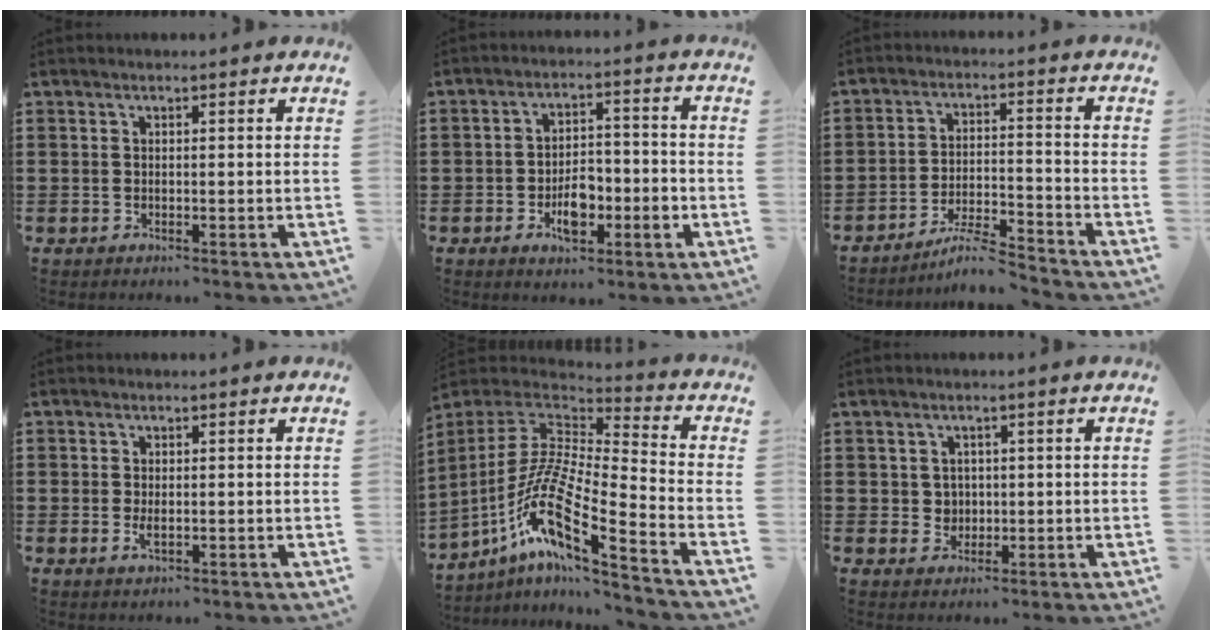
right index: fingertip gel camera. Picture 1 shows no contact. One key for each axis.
{"total": 6.2, "fx": -2.5, "fy": 2.9, "fz": 4.9, "tx": -0.080, "ty": 0.003, "tz": -0.044}
{"total": 6.1, "fx": -5.7, "fy": 0.1, "fz": 2.2, "tx": -0.052, "ty": -0.008, "tz": -0.112}
{"total": 1.3, "fx": -0.1, "fy": 0.6, "fz": 1.1, "tx": -0.023, "ty": -0.002, "tz": 0.000}
{"total": 12.4, "fx": -6.9, "fy": 1.6, "fz": 10.1, "tx": -0.236, "ty": -0.024, "tz": -0.152}
{"total": 2.2, "fx": 0.4, "fy": 2.1, "fz": 0.5, "tx": -0.020, "ty": 0.008, "tz": 0.006}